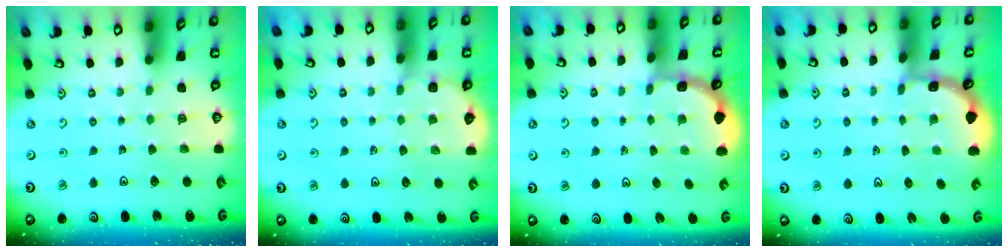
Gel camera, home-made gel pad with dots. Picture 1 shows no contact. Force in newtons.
{"total": 3.2, "press": 3.2, "slide": 0.3}
{"total": 1.9, "press": 1.9, "slide": 0.1}
{"total": 1.7, "press": 1.7, "slide": 0.1}